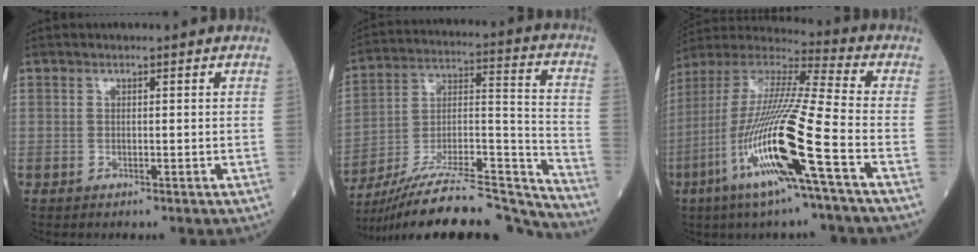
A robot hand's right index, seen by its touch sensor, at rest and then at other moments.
{"total": 25.4, "force": [-23.4, 1.7, 9.8], "torque": [-0.133, 0.014, -0.371]}
{"total": 19.9, "force": [-7.3, -0.3, 18.5], "torque": [-0.395, -0.030, -0.153]}